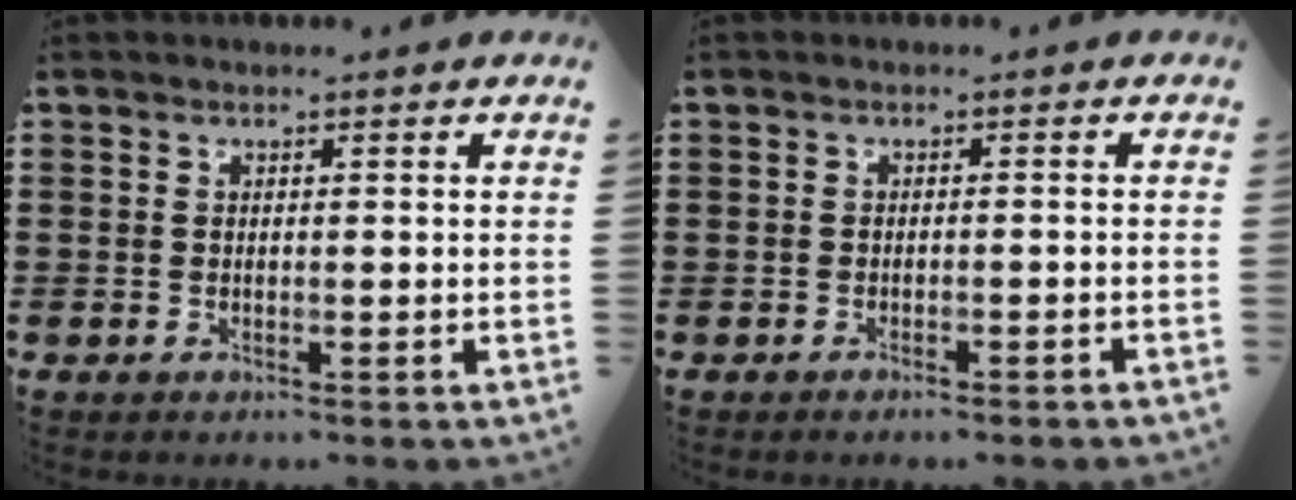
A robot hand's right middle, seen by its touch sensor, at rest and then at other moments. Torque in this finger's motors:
{"motor_torque": [-0.02, 0.07, -0.06, -0.01]}